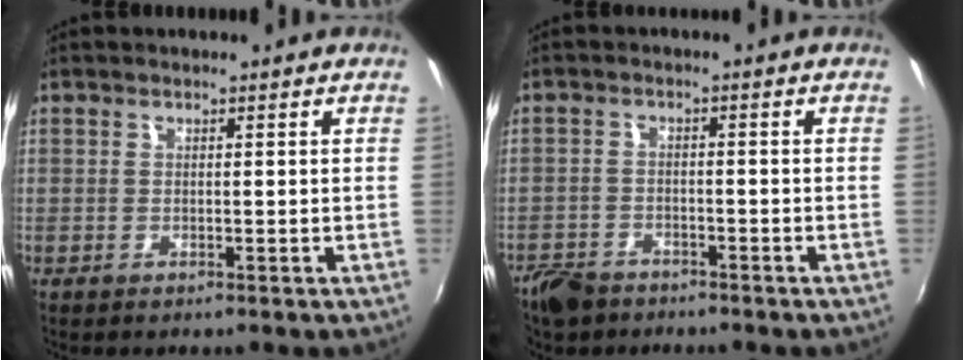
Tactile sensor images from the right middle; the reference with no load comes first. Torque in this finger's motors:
{"motor_torque": [0.00, -0.01, 0.09, 0.05]}